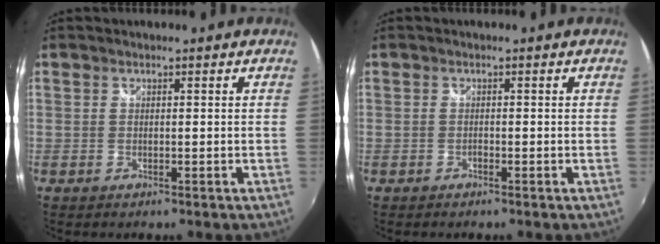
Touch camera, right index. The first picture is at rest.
{"total": 0.6, "force": [-0.5, 0.2, 0.2], "torque": [-0.004, -0.001, -0.010]}